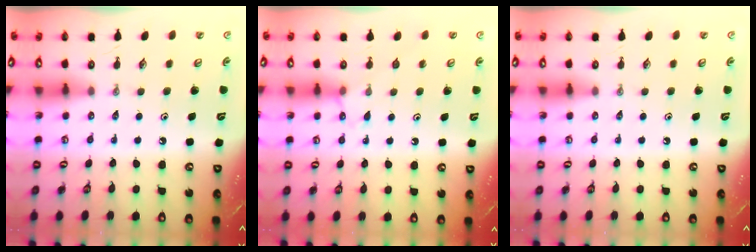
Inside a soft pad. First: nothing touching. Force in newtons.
{"total": 6.0, "press": 6.0, "slide": 0.6}
{"total": 0.0}